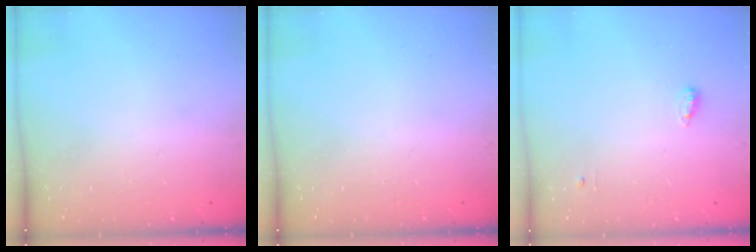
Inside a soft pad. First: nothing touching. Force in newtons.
{"total": 0.0}
{"total": 3.7, "press": 3.6, "slide": 1.0}